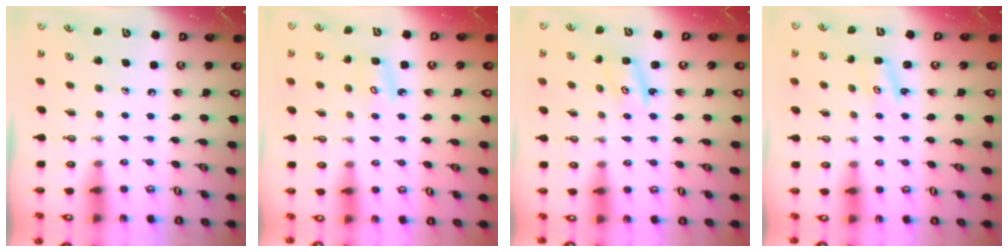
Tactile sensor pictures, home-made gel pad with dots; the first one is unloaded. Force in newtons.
{"total": 4.3, "press": 4.3, "slide": 0.5}
{"total": 2.4, "press": 2.4, "slide": 0.1}
{"total": 2.2, "press": 2.2, "slide": 0.3}